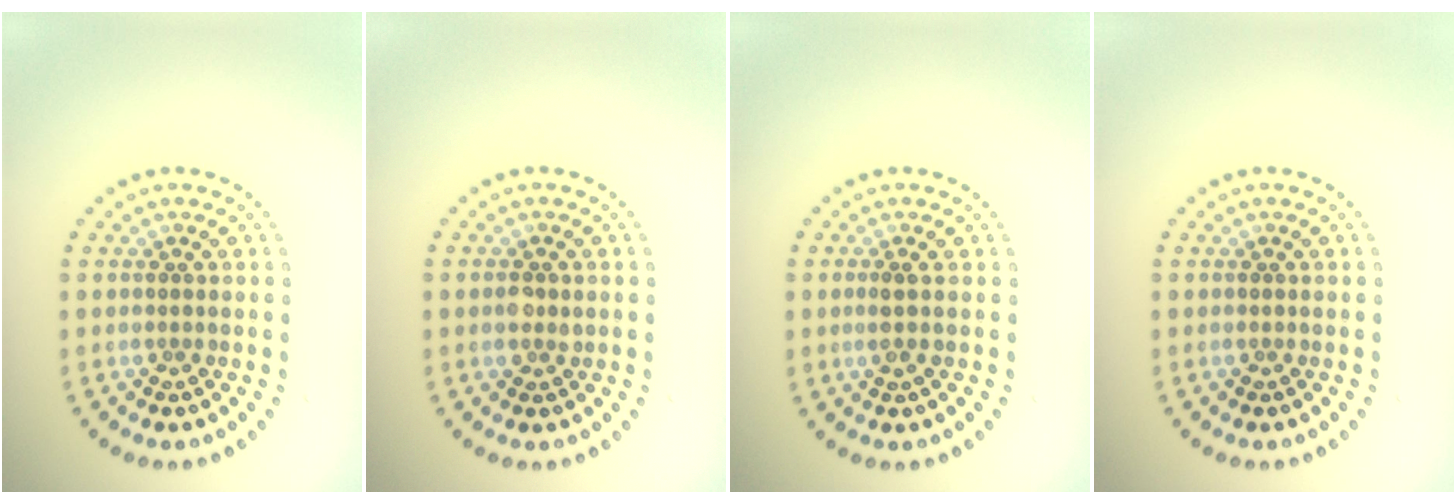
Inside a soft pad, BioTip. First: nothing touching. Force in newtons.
{"total": 1.2, "press": 1.2, "slide": 0.2}
{"total": 1.0, "press": 0.7, "slide": 0.6}
{"total": 0.0}